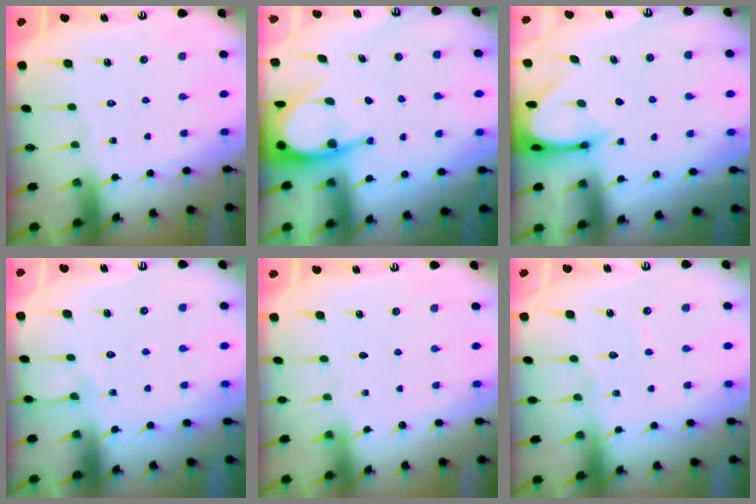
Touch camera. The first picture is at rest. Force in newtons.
{"total": 6.4, "press": 6.4, "slide": 0.5}
{"total": 3.7, "press": 3.7, "slide": 0.3}
{"total": 4.3, "press": 4.2, "slide": 0.5}
{"total": 0.5, "press": 0.2, "slide": 0.5}
{"total": 5.1, "press": 5.1, "slide": 0.4}